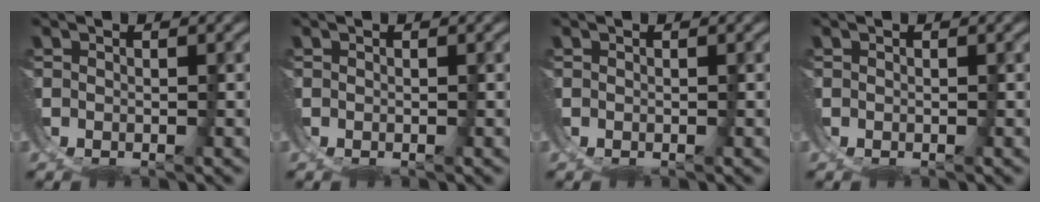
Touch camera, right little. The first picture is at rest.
{"total": 0.0}
{"total": 0.0}
{"total": 0.0}